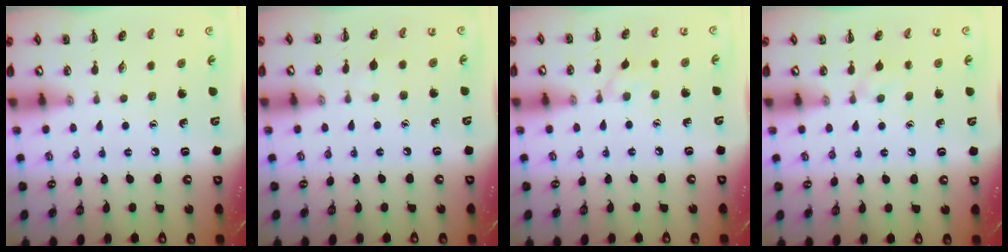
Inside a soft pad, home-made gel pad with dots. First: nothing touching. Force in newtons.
{"total": 2.8, "press": 2.6, "slide": 1.1}
{"total": 3.8, "press": 3.5, "slide": 1.6}
{"total": 4.2, "press": 3.9, "slide": 1.6}